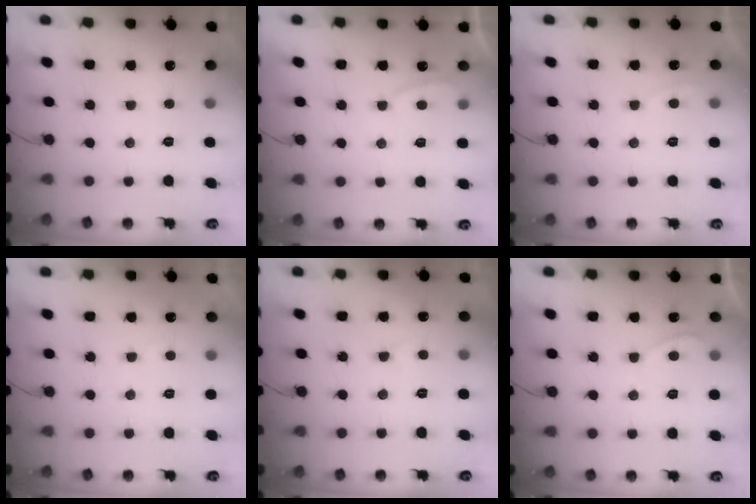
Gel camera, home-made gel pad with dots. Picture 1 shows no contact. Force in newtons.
{"total": 2.4, "press": 2.3, "slide": 0.7}
{"total": 0.0}
{"total": 1.0, "press": 0.8, "slide": 0.5}
{"total": 3.1, "press": 3.1, "slide": 0.3}
{"total": 2.3, "press": 2.2, "slide": 0.4}